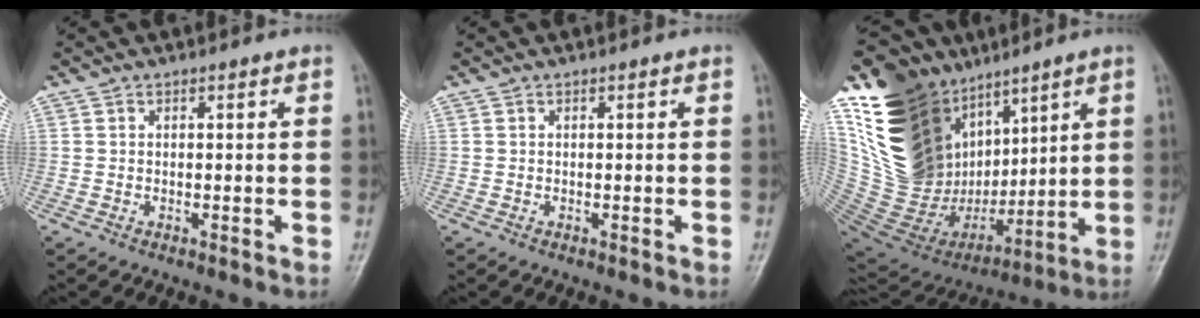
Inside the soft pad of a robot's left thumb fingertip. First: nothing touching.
{"total": 0.0}
{"total": 29.9, "force": [11.8, 20.1, 18.8], "torque": [-0.333, -0.027, 0.240]}